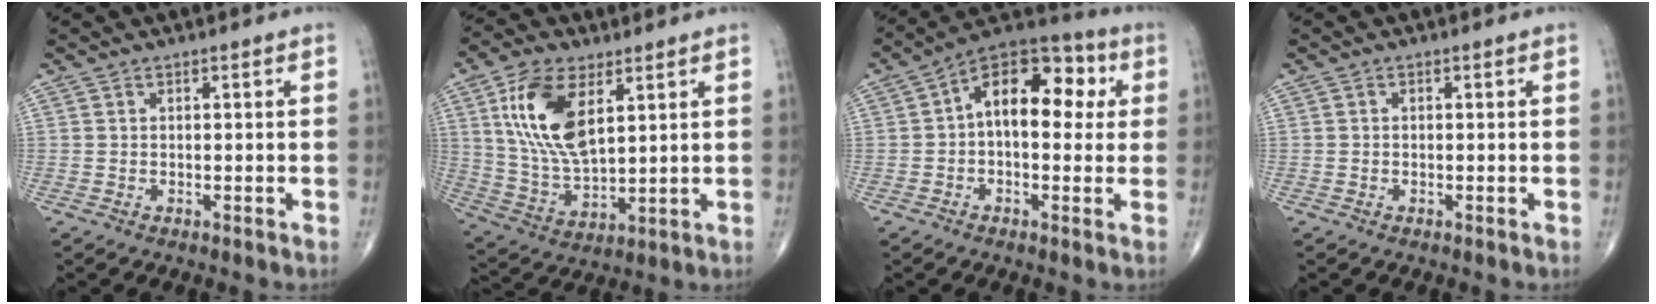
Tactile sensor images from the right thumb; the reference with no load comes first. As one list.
[{"total": 15.0, "force": [5.6, 7.4, 11.9], "torque": [-0.229, -0.020, 0.115]}, {"total": 15.0, "force": [2.2, 8.7, 12.0], "torque": [-0.145, 0.037, 0.022]}, {"total": 0.0}]